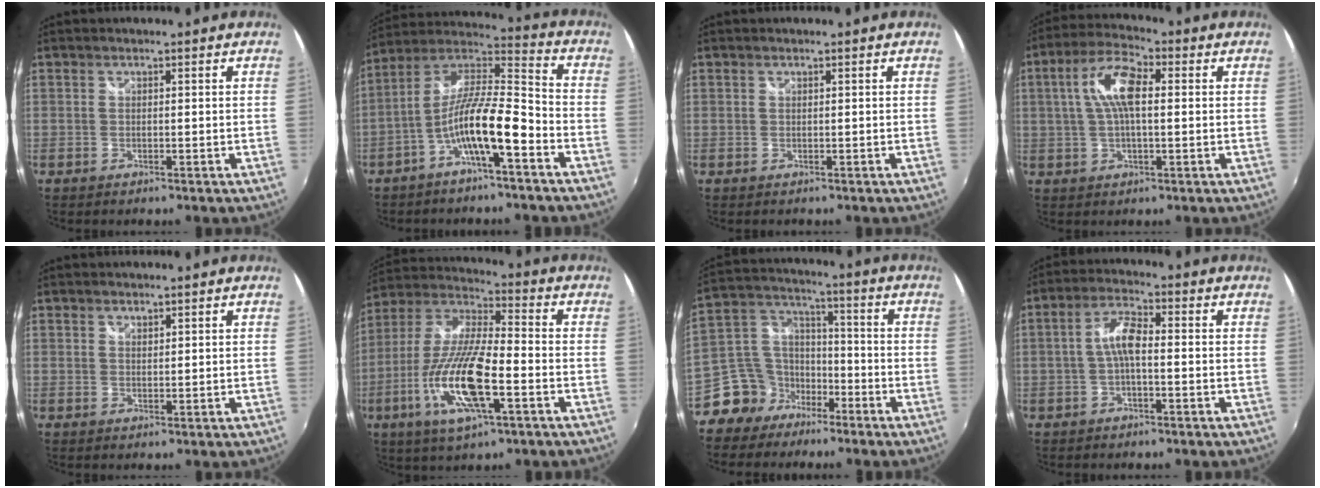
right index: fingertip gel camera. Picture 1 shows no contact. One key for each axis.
{"total": 12.7, "fx": -5.9, "fy": 2.2, "fz": 11.1, "tx": -0.214, "ty": 0.009, "tz": -0.109}
{"total": 0.6, "fx": 0.0, "fy": 0.6, "fz": 0.0, "tx": 0.001, "ty": 0.001, "tz": 0.001}
{"total": 9.6, "fx": 1.7, "fy": 3.9, "fz": 8.6, "tx": -0.167, "ty": 0.021, "tz": 0.029}
{"total": 1.0, "fx": 0.9, "fy": 0.4, "fz": 0.2, "tx": -0.002, "ty": 0.000, "tz": 0.016}
{"total": 17.8, "fx": -6.4, "fy": 4.4, "fz": 16.0, "tx": -0.331, "ty": -0.021, "tz": -0.127}
{"total": 9.8, "fx": -6.8, "fy": 6.7, "fz": 1.8, "tx": -0.054, "ty": 0.044, "tz": -0.130}
{"total": 5.0, "fx": -0.9, "fy": 1.5, "fz": 4.7, "tx": -0.098, "ty": 0.015, "tz": -0.019}